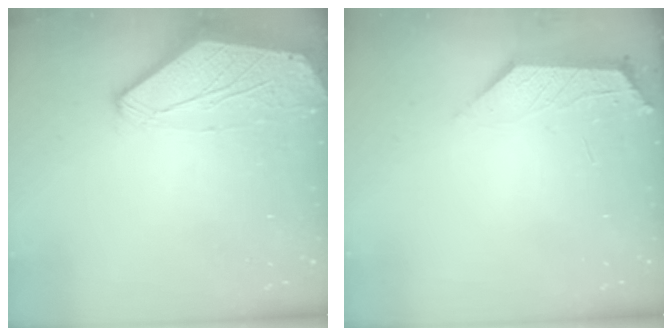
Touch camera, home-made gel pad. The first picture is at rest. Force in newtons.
{"total": 1.9, "press": 1.8, "slide": 0.5}